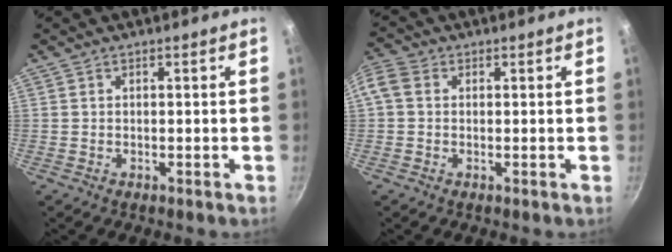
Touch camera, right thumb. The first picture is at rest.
{"total": 5.8, "force": [0.7, 4.7, 3.4], "torque": [-0.082, 0.020, 0.001]}